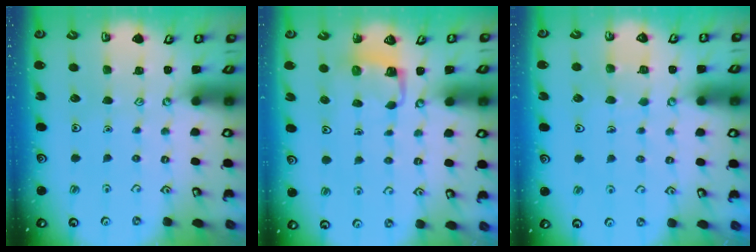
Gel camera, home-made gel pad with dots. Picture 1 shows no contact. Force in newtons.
{"total": 3.8, "press": 3.8, "slide": 0.3}
{"total": 5.1, "press": 5.1, "slide": 0.3}